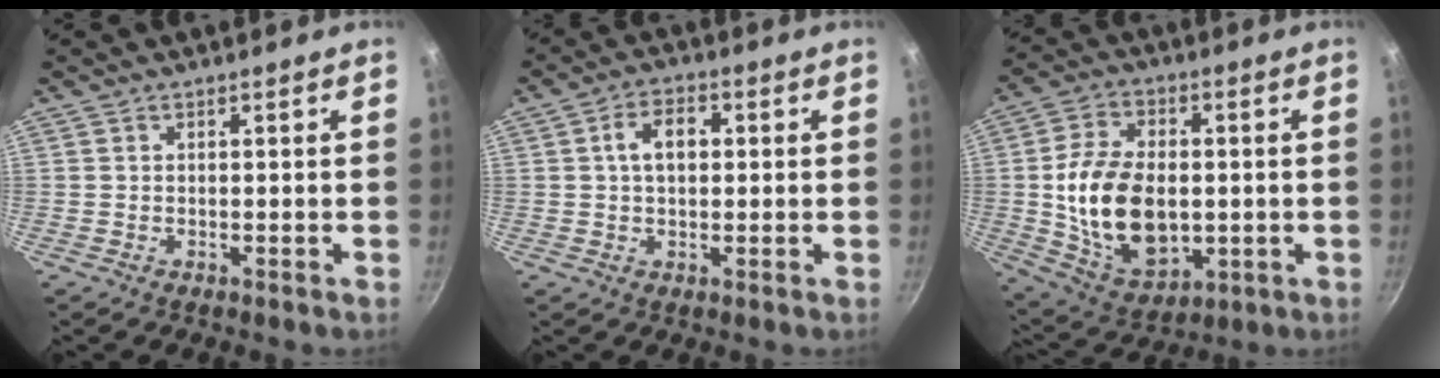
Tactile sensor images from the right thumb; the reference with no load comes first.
{"total": 6.3, "force": [1.0, 4.1, 4.7], "torque": [-0.062, 0.014, 0.009]}
{"total": 18.2, "force": [-0.6, 11.8, 13.9], "torque": [-0.228, 0.002, 0.004]}